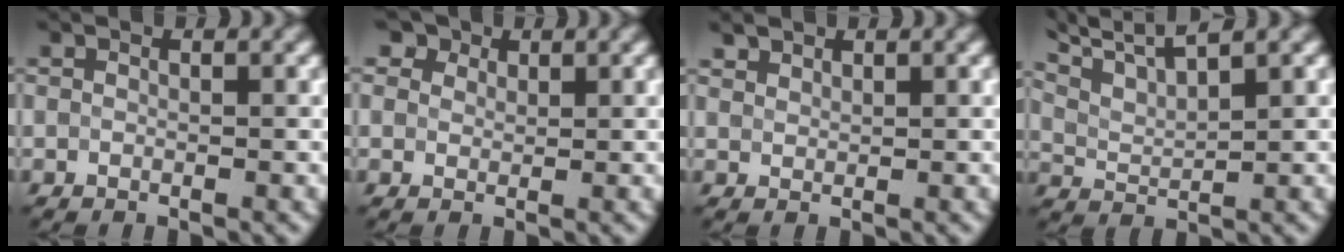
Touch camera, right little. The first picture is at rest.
{"total": 4.3, "force": [2.9, 2.7, 1.7], "torque": [-0.049, 0.011, 0.040]}
{"total": 1.4, "force": [1.2, 0.6, 0.3], "torque": [-0.008, 0.004, 0.030]}
{"total": 5.7, "force": [4.8, 1.0, 2.9], "torque": [-0.064, 0.017, 0.083]}